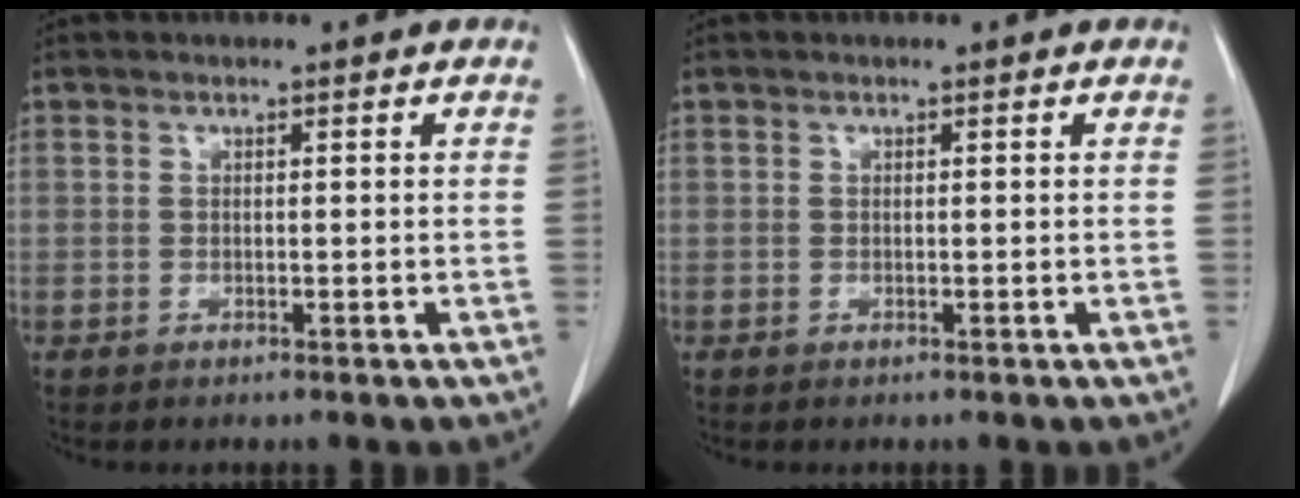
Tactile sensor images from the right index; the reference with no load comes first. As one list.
[{"total": 0.0}]